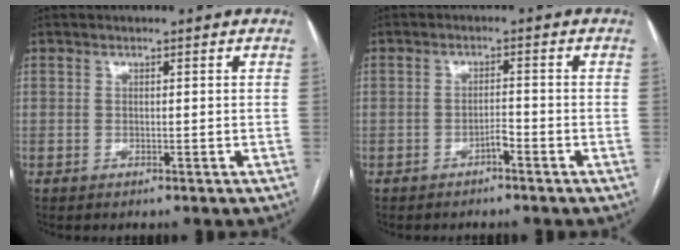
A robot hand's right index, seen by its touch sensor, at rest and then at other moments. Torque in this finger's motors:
{"motor_torque": [0.46, 0.19, 0.26, 0.06]}